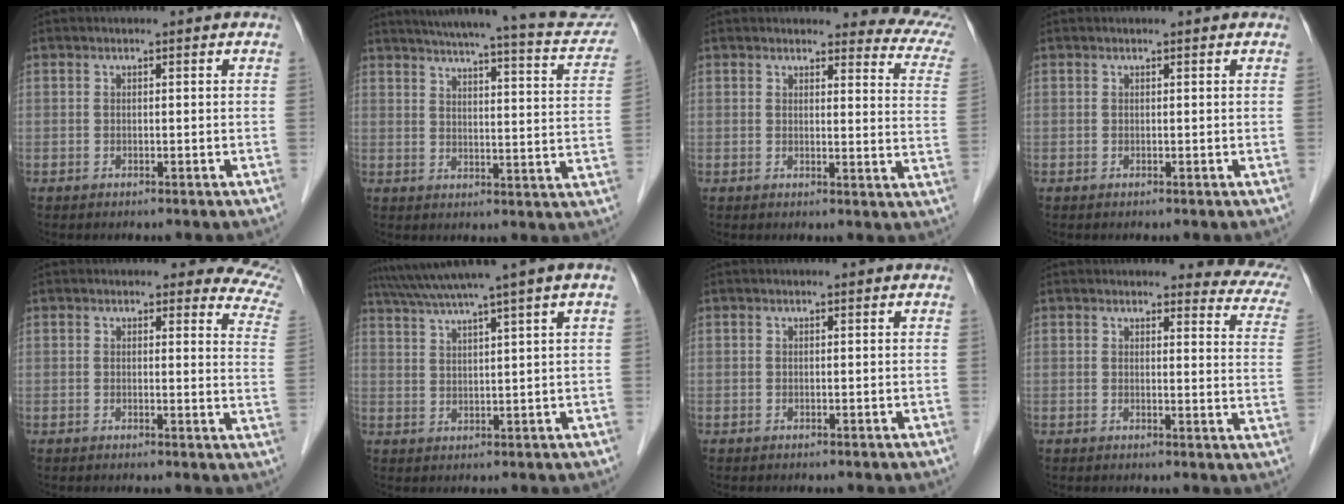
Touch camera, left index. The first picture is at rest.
{"total": 22.6, "force": [20.2, 2.3, 9.8], "torque": [-0.133, -0.026, 0.238]}
{"total": 9.9, "force": [9.5, 1.7, 2.5], "torque": [0.001, -0.056, 0.068]}
{"total": 1.0, "force": [0.9, 0.1, 0.2], "torque": [-0.010, 0.011, 0.010]}
{"total": 8.2, "force": [7.4, 2.6, 2.4], "torque": [0.007, -0.041, 0.038]}
{"total": 9.4, "force": [7.1, -2.1, 5.8], "torque": [-0.097, 0.027, 0.106]}
{"total": 0.0}
{"total": 9.6, "force": [8.9, 2.3, 2.6], "torque": [0.006, -0.041, 0.062]}